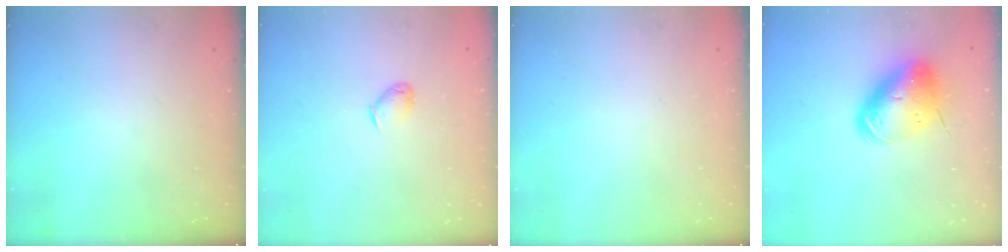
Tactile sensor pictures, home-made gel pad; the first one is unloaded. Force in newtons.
{"total": 3.5, "press": 3.4, "slide": 0.6}
{"total": 0.0}
{"total": 13.8, "press": 13.6, "slide": 2.6}